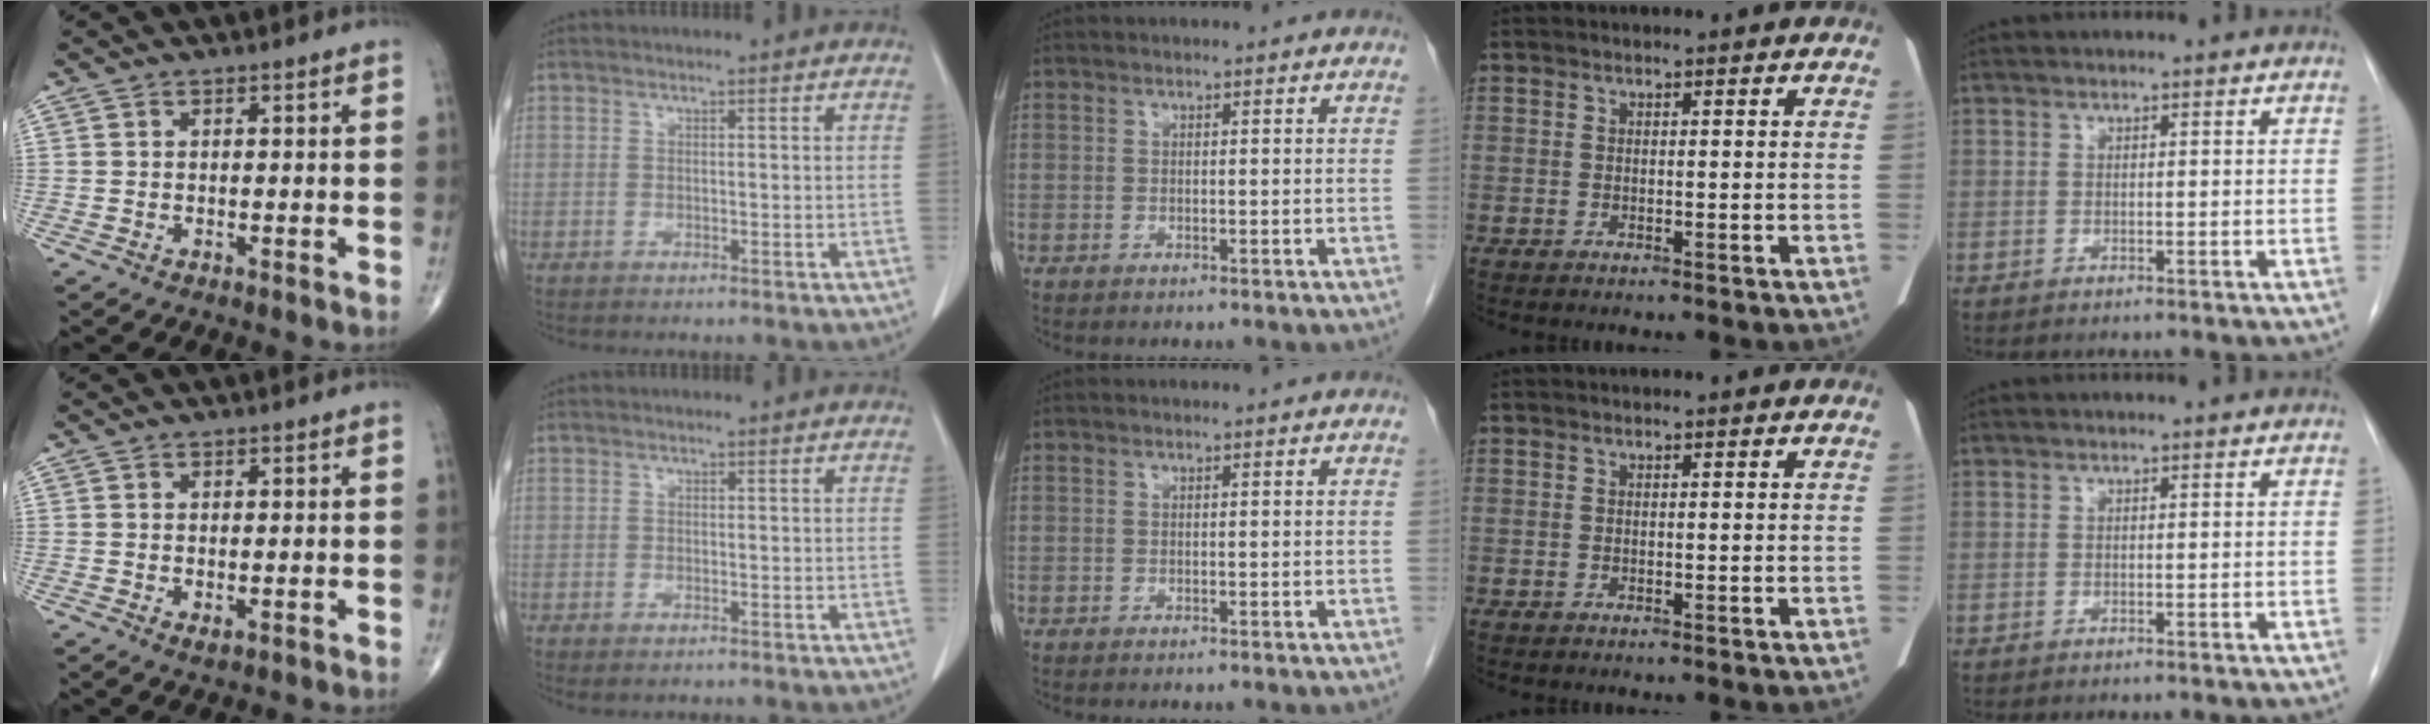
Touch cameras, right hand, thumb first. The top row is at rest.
{"thumb": {"total": 1.3, "force": [-0.2, 0.7, 1.1], "torque": [-0.019, -0.005, -0.001]}, "index": {"total": 0.9, "force": [-0.6, 0.2, 0.7], "torque": [-0.015, -0.002, -0.004]}}